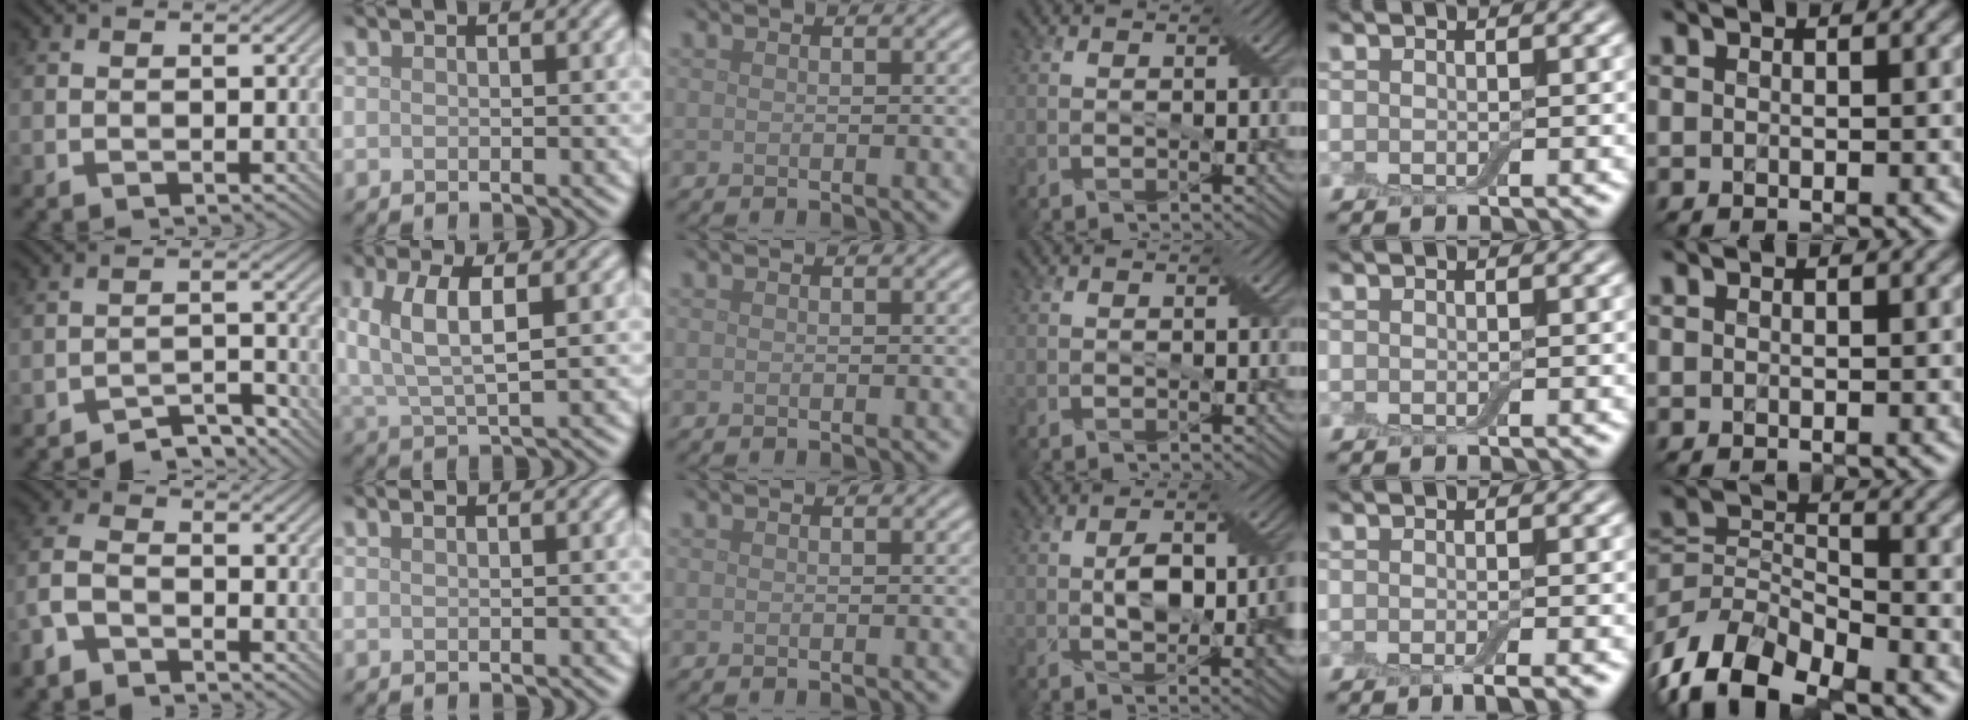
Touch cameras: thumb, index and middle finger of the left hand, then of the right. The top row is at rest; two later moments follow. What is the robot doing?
{"motion": "insert", "object": "backpack"}